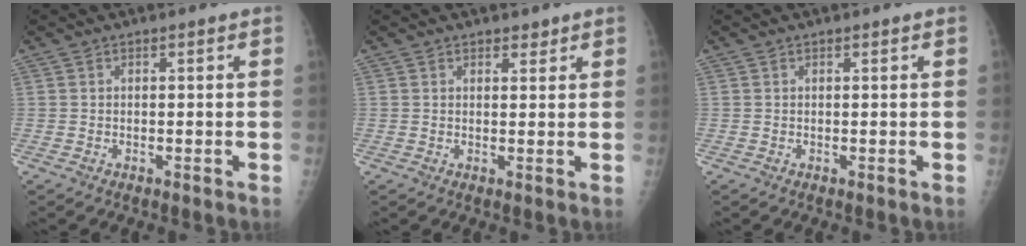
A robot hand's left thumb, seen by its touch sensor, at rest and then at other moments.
{"total": 1.8, "force": [1.4, 1.0, 0.5], "torque": [0.010, -0.009, 0.017]}
{"total": 0.0}